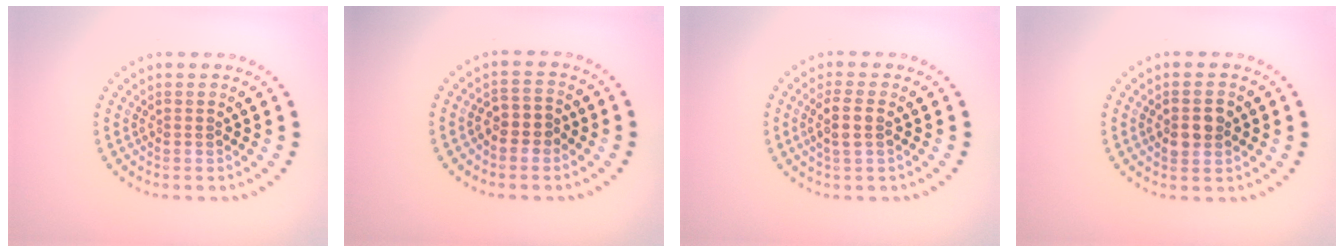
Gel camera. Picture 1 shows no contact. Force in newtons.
{"total": 2.1, "press": 1.9, "slide": 0.9}
{"total": 2.4, "press": 2.1, "slide": 1.2}
{"total": 2.2, "press": 2.2, "slide": 0.1}